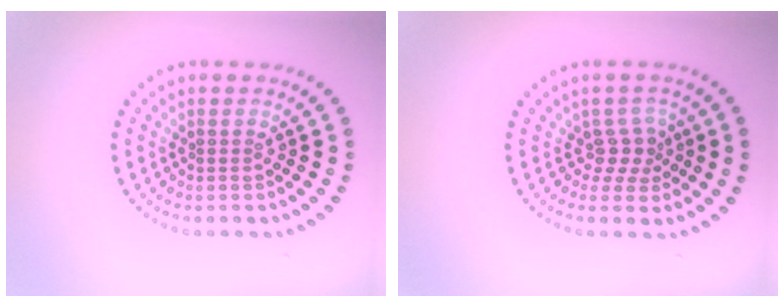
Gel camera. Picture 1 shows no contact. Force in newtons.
{"total": 2.1, "press": 1.4, "slide": 1.5}